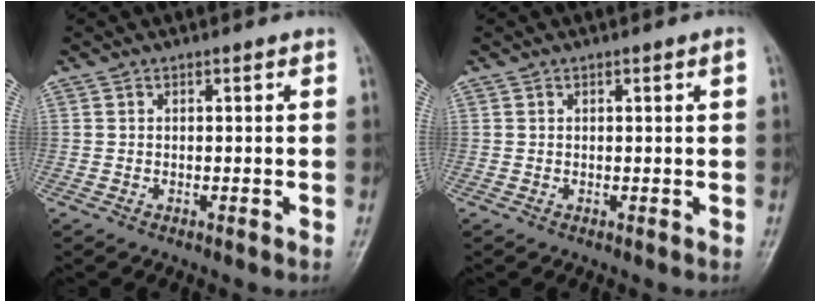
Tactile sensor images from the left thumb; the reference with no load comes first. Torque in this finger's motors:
{"motor_torque": [-0.25, -0.07, -0.28, -0.14, 0.03]}